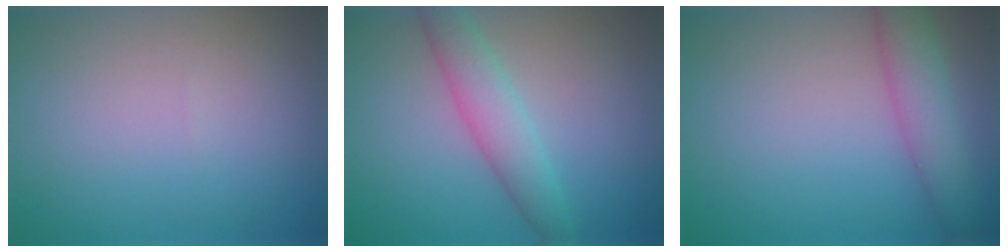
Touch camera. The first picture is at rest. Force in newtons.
{"total": 3.5, "press": 3.5, "slide": 0.0}
{"total": 3.9, "press": 3.9, "slide": 0.1}